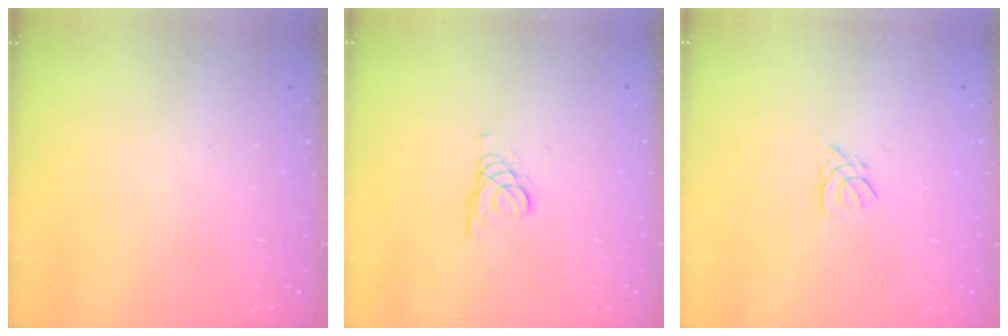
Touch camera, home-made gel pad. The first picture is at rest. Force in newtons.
{"total": 1.5, "press": 1.4, "slide": 0.1}
{"total": 2.7, "press": 2.7, "slide": 0.5}